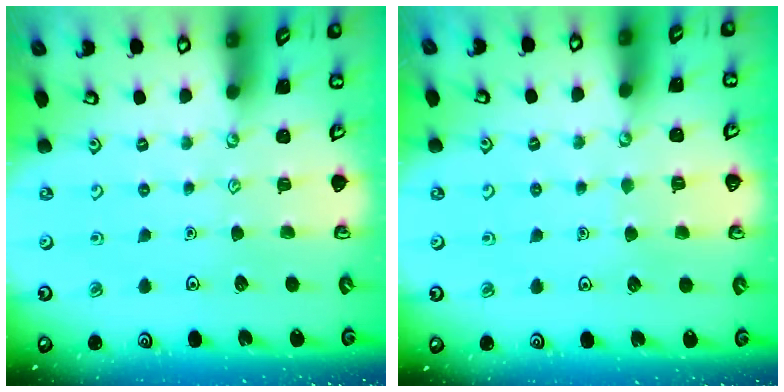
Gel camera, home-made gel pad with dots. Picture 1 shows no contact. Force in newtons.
{"total": 3.2, "press": 3.2, "slide": 0.3}